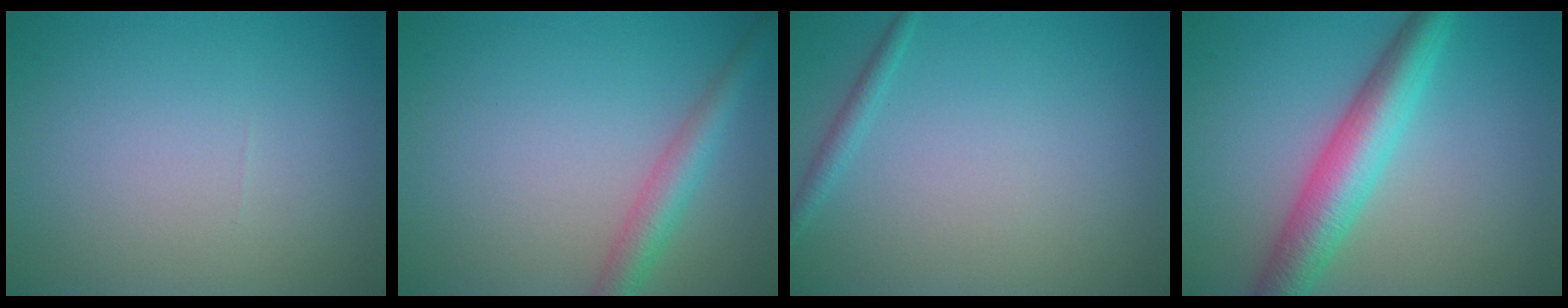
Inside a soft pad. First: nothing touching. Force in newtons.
{"total": 3.1, "press": 3.1, "slide": 0.1}
{"total": 1.1, "press": 1.1, "slide": 0.0}
{"total": 6.0, "press": 6.0, "slide": 0.0}